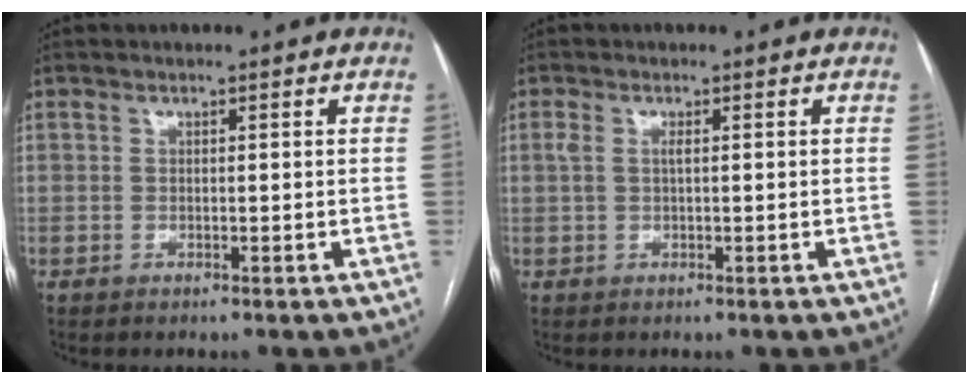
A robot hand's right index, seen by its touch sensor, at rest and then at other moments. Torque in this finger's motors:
{"motor_torque": [0.33, 0.18, 0.23, 0.05]}